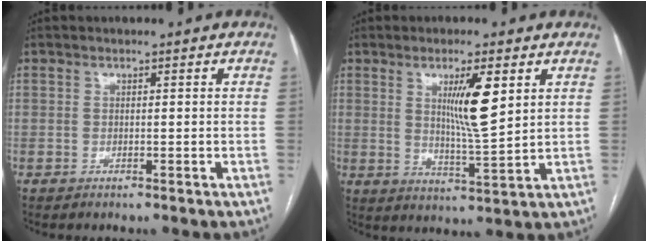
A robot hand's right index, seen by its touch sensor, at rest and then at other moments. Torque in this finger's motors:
{"motor_torque": [0.40, 0.25, 0.25, 0.10]}